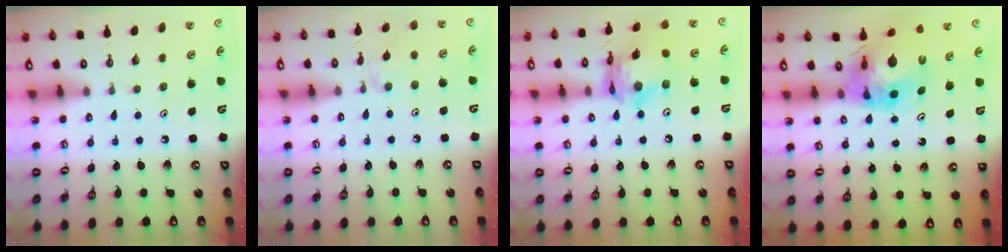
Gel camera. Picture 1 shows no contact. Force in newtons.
{"total": 2.3, "press": 2.3, "slide": 0.4}
{"total": 14.8, "press": 14.7, "slide": 1.3}
{"total": 12.1, "press": 12.0, "slide": 1.5}